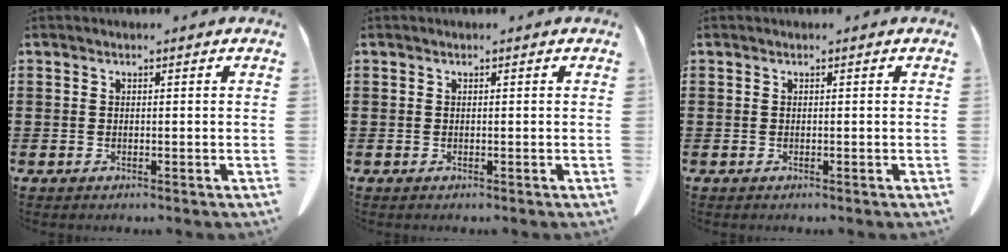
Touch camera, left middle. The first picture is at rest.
{"total": 0.0}
{"total": 0.0}